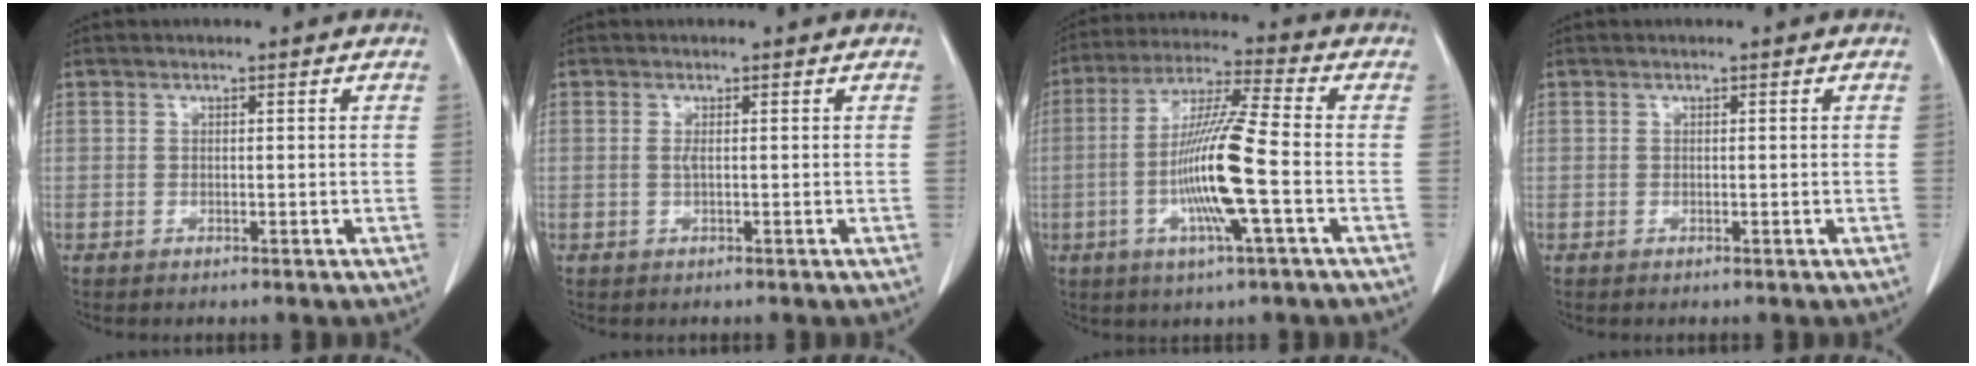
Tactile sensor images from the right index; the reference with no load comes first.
{"total": 0.8, "force": [0.0, 0.0, 0.8], "torque": [-0.023, -0.002, 0.000]}
{"total": 13.0, "force": [-2.8, -0.3, 12.7], "torque": [-0.250, -0.006, -0.061]}
{"total": 0.0}